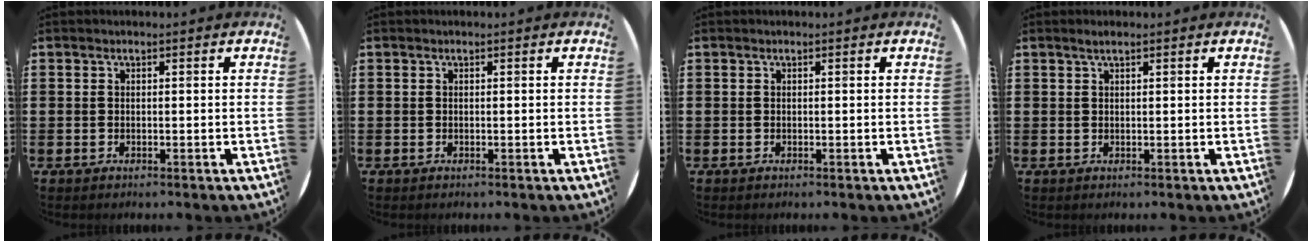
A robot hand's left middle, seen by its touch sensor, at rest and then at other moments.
{"total": 0.0}
{"total": 0.0}
{"total": 0.9, "force": [0.6, 0.0, 0.6], "torque": [-0.012, 0.002, 0.011]}